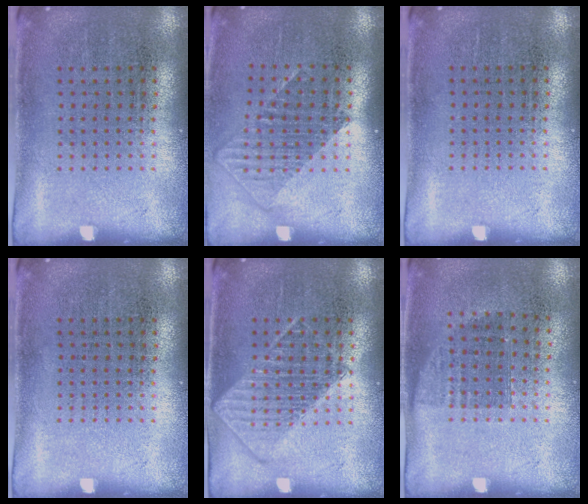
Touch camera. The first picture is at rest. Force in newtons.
{"total": 1.2, "press": 1.0, "slide": 0.8}
{"total": 0.0}
{"total": 0.0}
{"total": 2.4, "press": 2.3, "slide": 0.4}
{"total": 0.8, "press": 0.7, "slide": 0.4}